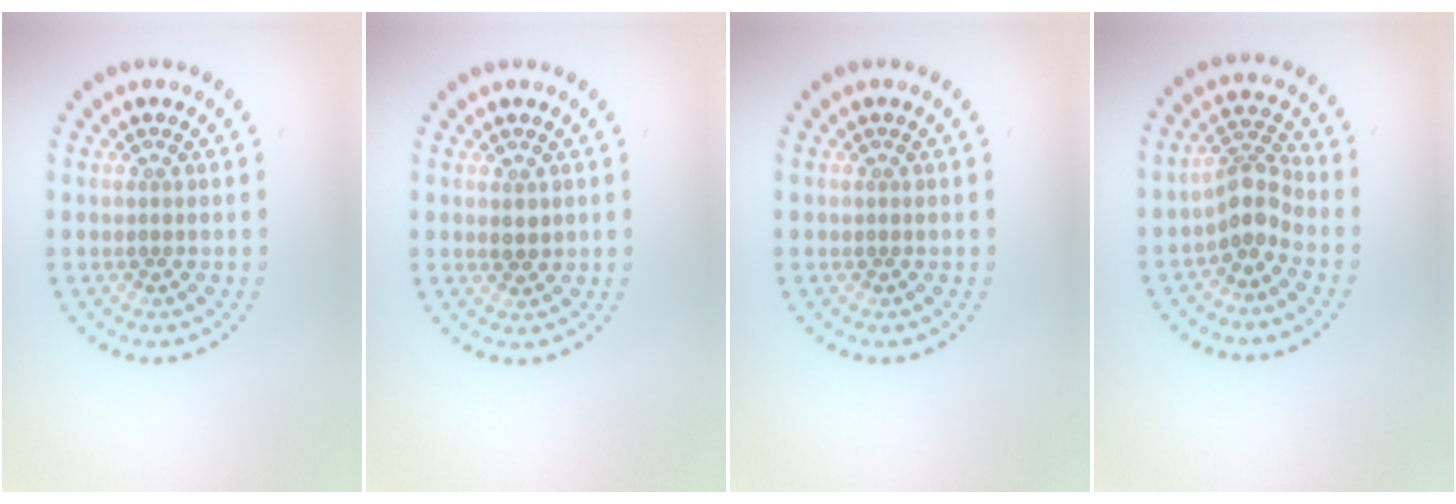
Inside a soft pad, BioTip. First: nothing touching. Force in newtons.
{"total": 1.0, "press": 1.0, "slide": 0.2}
{"total": 0.0}
{"total": 3.0, "press": 2.2, "slide": 1.9}